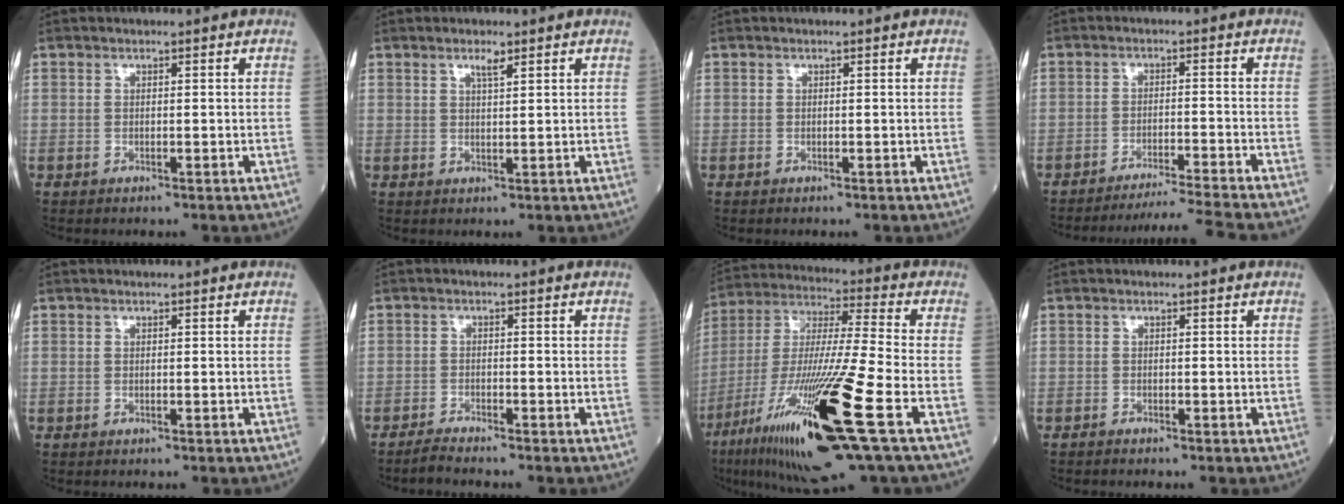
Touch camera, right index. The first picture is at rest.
{"total": 1.9, "force": [1.3, 0.2, 1.4], "torque": [-0.029, -0.002, 0.024]}
{"total": 0.0}
{"total": 9.8, "force": [-9.0, -3.2, 2.2], "torque": [-0.018, -0.021, -0.142]}
{"total": 0.0}
{"total": 2.1, "force": [-2.0, -0.4, 0.3], "torque": [-0.012, -0.010, -0.042]}
{"total": 24.0, "force": [-10.4, 1.0, 21.7], "torque": [-0.406, -0.052, -0.186]}
{"total": 0.5, "force": [-0.5, -0.1, 0.0], "torque": [-0.002, -0.002, -0.013]}